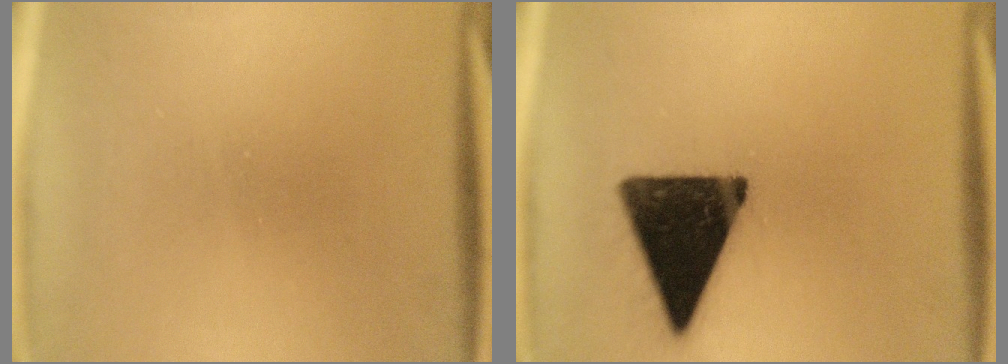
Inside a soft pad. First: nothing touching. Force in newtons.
{"total": 16.1}